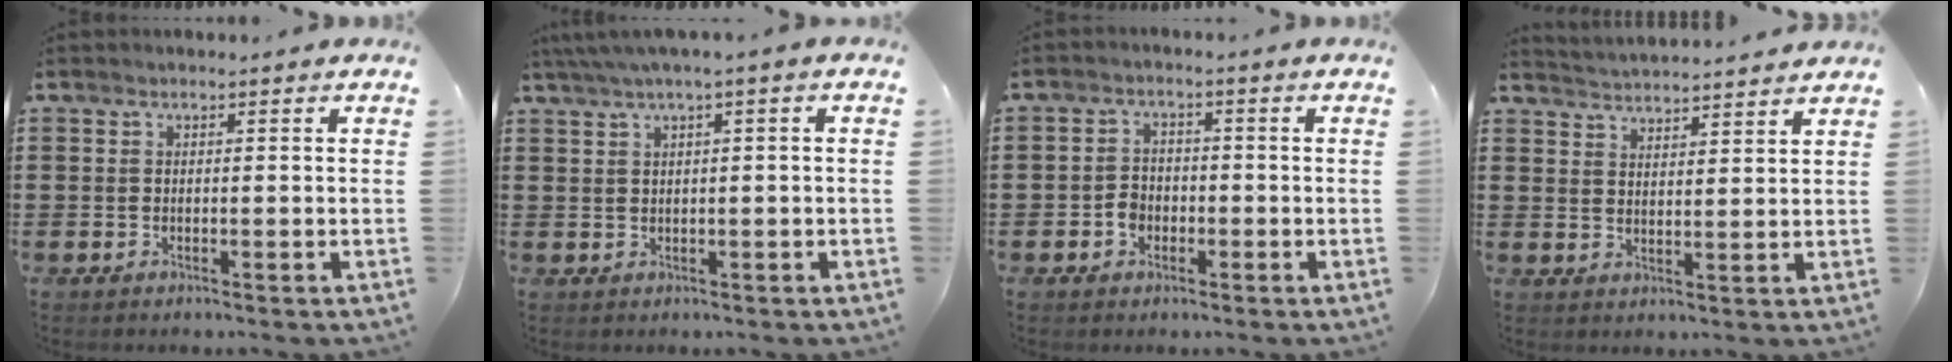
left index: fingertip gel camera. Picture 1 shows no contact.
{"total": 2.3, "force": [0.3, 0.0, 2.2], "torque": [-0.039, -0.002, 0.006]}
{"total": 2.6, "force": [-1.0, 2.0, 1.4], "torque": [-0.028, 0.002, -0.021]}
{"total": 3.2, "force": [3.2, -0.5, -0.3], "torque": [-0.006, -0.017, 0.056]}